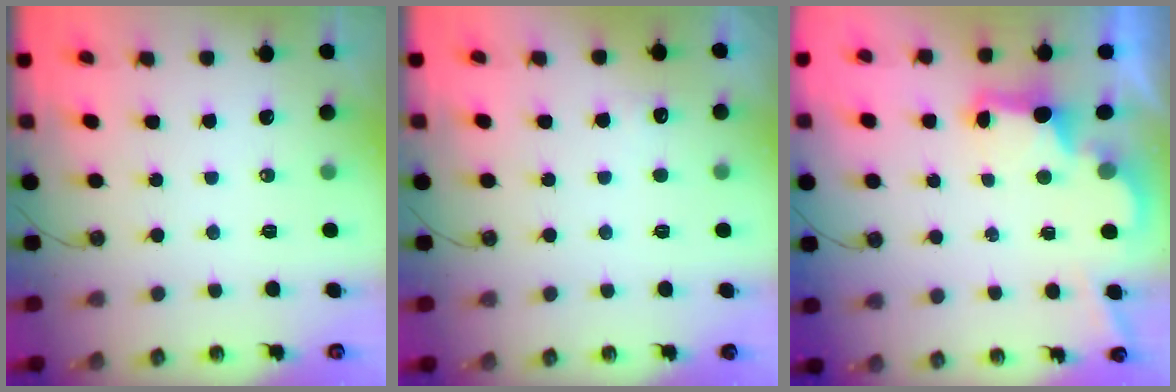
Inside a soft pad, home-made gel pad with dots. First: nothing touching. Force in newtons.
{"total": 2.9, "press": 2.7, "slide": 1.1}
{"total": 2.8, "press": 2.6, "slide": 0.9}